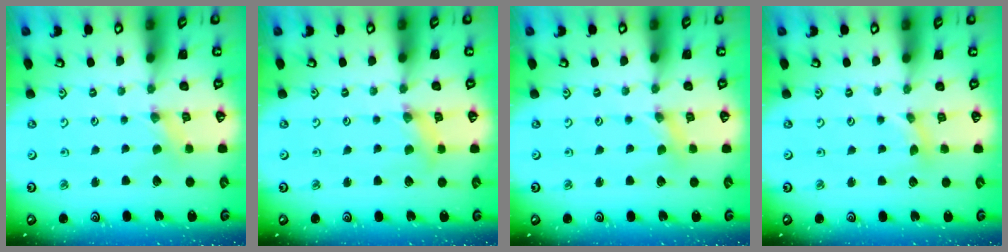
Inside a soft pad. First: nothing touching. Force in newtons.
{"total": 2.4, "press": 2.3, "slide": 0.4}
{"total": 1.3, "press": 1.3, "slide": 0.3}
{"total": 2.9, "press": 2.8, "slide": 0.4}